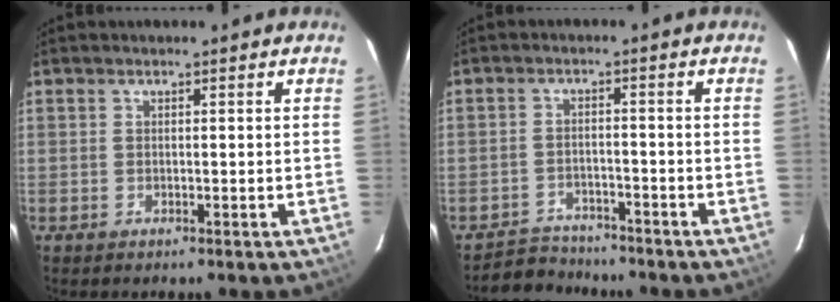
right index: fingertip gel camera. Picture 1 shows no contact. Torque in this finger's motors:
{"motor_torque": [0.33, -0.26, 0.02, 0.00]}